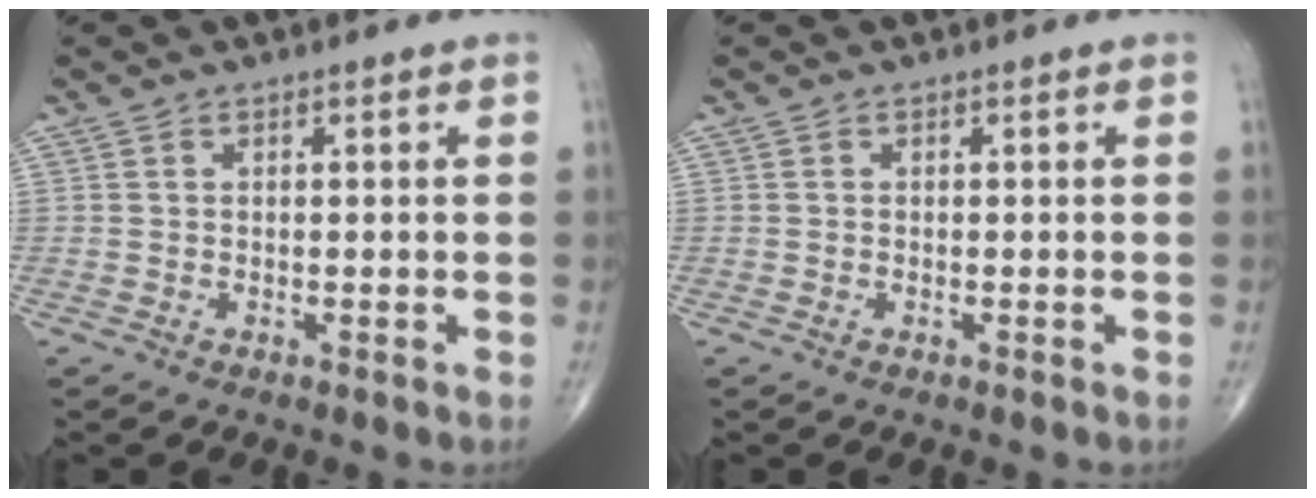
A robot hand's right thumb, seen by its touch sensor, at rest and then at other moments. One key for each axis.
{"total": 0.0}